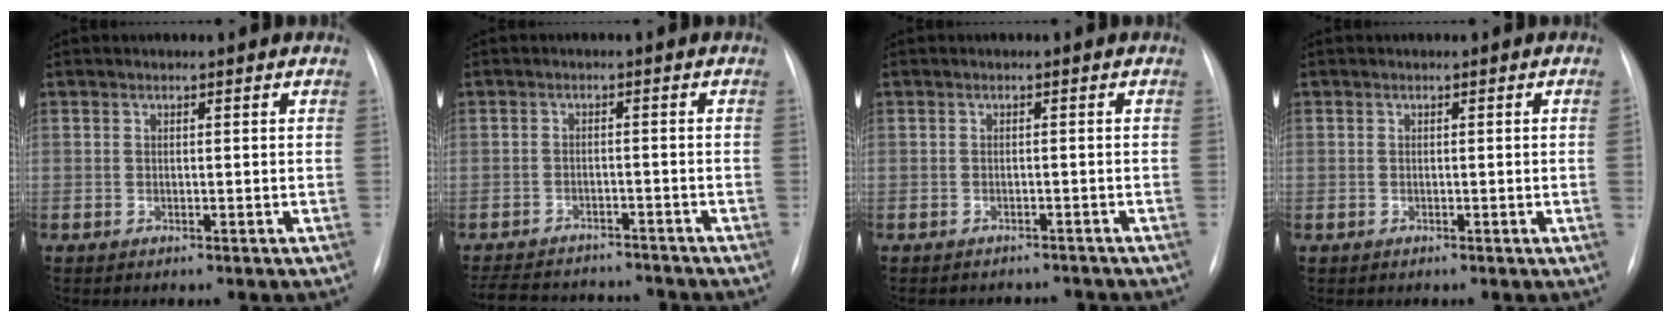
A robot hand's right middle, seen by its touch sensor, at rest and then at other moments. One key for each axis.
{"total": 12.8, "fx": -11.7, "fy": 3.5, "fz": 3.8, "tx": -0.085, "ty": 0.002, "tz": -0.158}
{"total": 4.4, "fx": -4.2, "fy": 1.2, "fz": 0.2, "tx": 0.002, "ty": 0.000, "tz": -0.047}
{"total": 0.9, "fx": -0.1, "fy": -0.3, "fz": 0.9, "tx": -0.012, "ty": -0.002, "tz": 0.001}